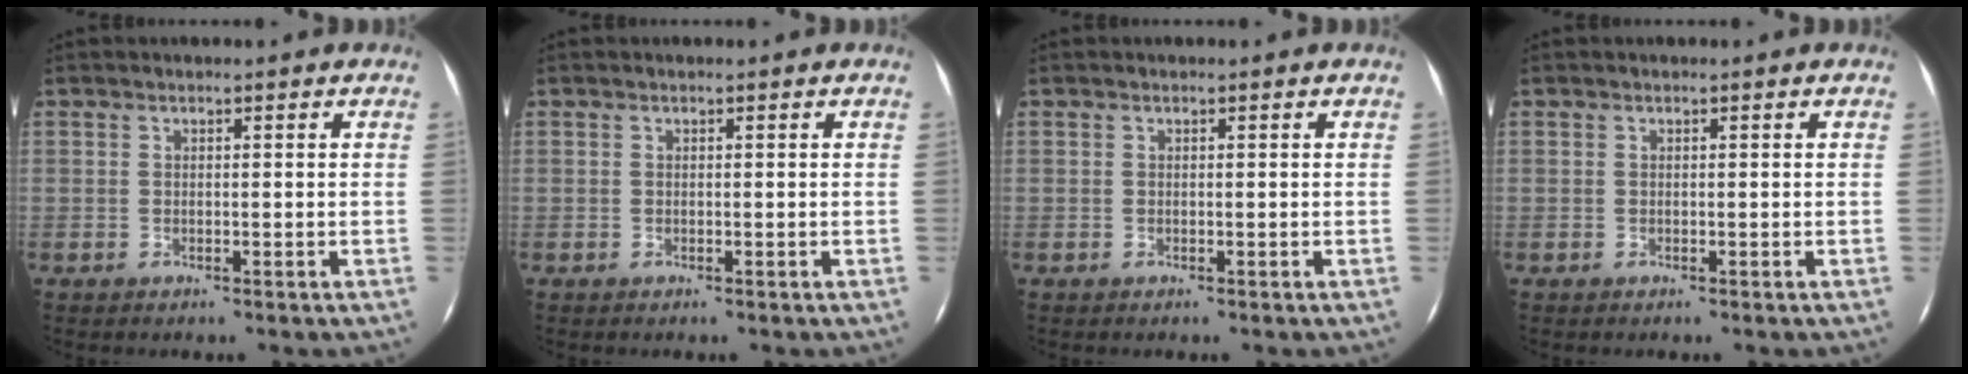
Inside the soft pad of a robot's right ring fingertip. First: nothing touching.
{"total": 0.0}
{"total": 0.0}
{"total": 0.0}